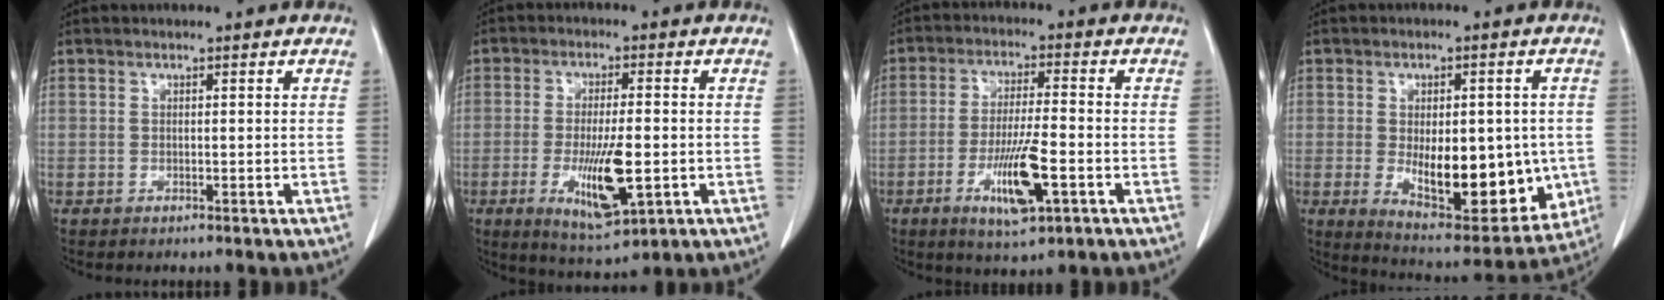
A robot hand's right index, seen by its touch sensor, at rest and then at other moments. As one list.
[{"total": 10.2, "force": [-2.6, 2.2, 9.6], "torque": [-0.171, -0.019, -0.036]}, {"total": 9.4, "force": [-3.7, 1.3, 8.5], "torque": [-0.158, -0.012, -0.061]}, {"total": 17.4, "force": [-2.8, 7.7, 15.3], "torque": [-0.218, -0.013, -0.016]}]